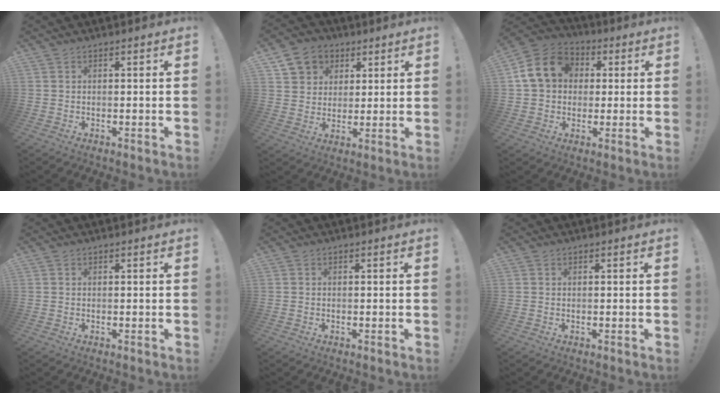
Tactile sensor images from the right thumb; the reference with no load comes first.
{"total": 10.0, "force": [4.7, 8.2, 3.2], "torque": [-0.044, -0.023, 0.096]}
{"total": 14.1, "force": [3.3, 11.8, 7.1], "torque": [-0.111, 0.008, 0.070]}
{"total": 0.0}
{"total": 0.0}
{"total": 0.0}